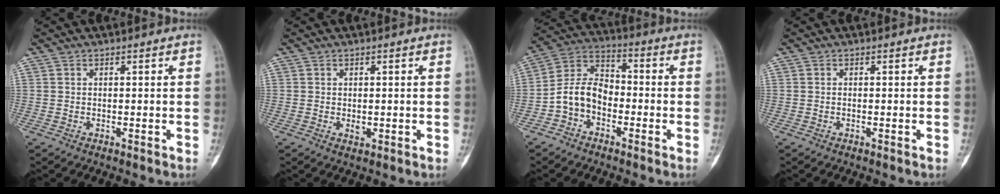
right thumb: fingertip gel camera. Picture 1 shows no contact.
{"total": 1.1, "force": [-0.1, 0.8, 0.7], "torque": [-0.009, -0.002, 0.000]}
{"total": 9.1, "force": [-3.2, 6.5, 5.4], "torque": [-0.092, 0.045, -0.074]}
{"total": 0.0}